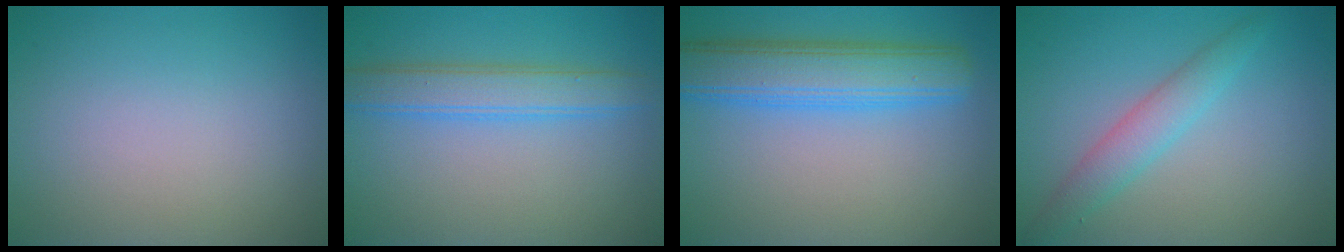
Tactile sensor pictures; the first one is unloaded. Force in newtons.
{"total": 3.7, "press": 3.7, "slide": 0.1}
{"total": 6.5, "press": 6.5, "slide": 0.2}
{"total": 2.8, "press": 2.8, "slide": 0.0}